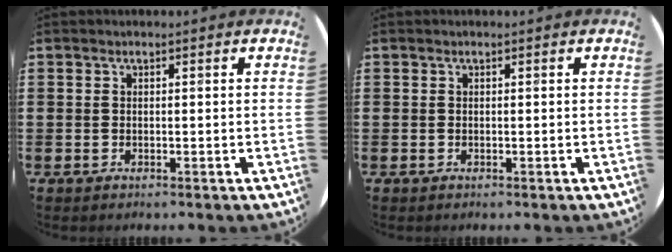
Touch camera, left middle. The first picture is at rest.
{"total": 0.0}